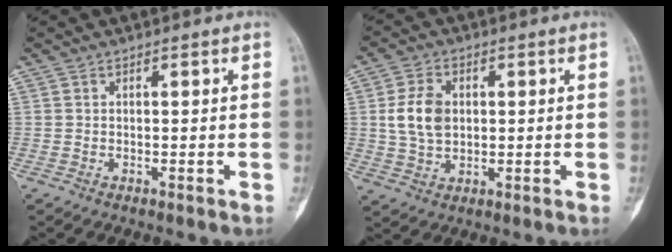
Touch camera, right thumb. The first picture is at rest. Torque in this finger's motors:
{"motor_torque": [-0.50, 0.56, 0.60, 0.39, 0.17]}